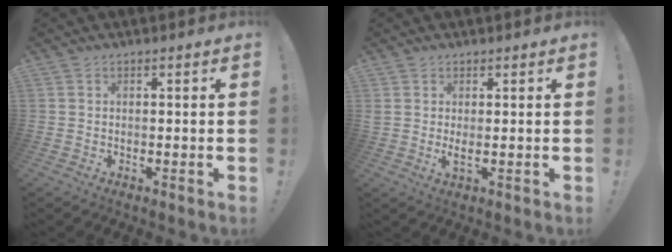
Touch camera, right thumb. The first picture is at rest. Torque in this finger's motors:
{"motor_torque": [-0.01, 0.04, 0.22, -0.07, 0.01]}